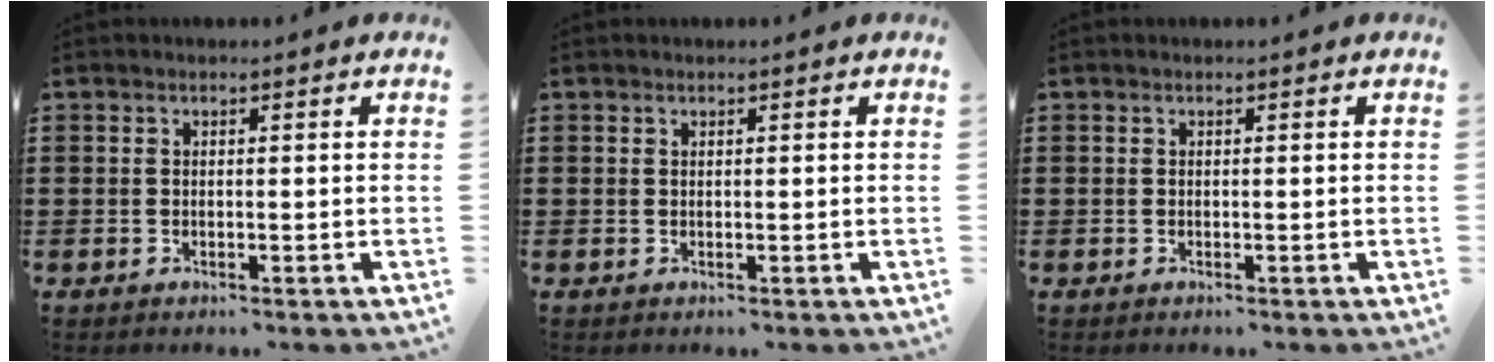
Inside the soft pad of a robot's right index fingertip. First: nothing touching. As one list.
[{"total": 0.0}, {"total": 0.0}]